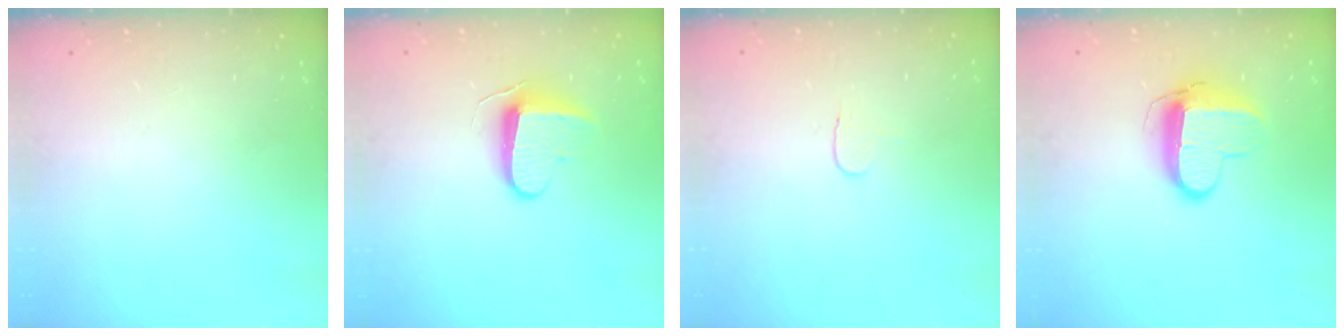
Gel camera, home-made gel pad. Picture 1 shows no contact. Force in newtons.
{"total": 8.7, "press": 8.7, "slide": 0.6}
{"total": 3.9, "press": 3.8, "slide": 0.4}
{"total": 10.8, "press": 10.8, "slide": 0.9}